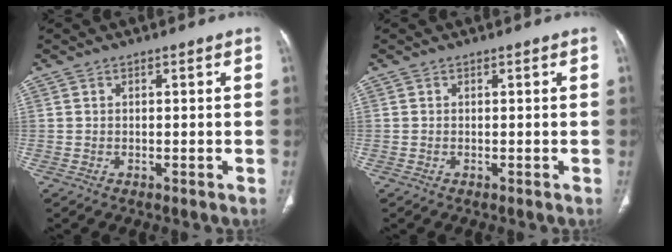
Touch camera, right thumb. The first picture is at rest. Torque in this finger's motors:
{"motor_torque": [0.02, -0.11, 0.08, 0.35, -0.01]}